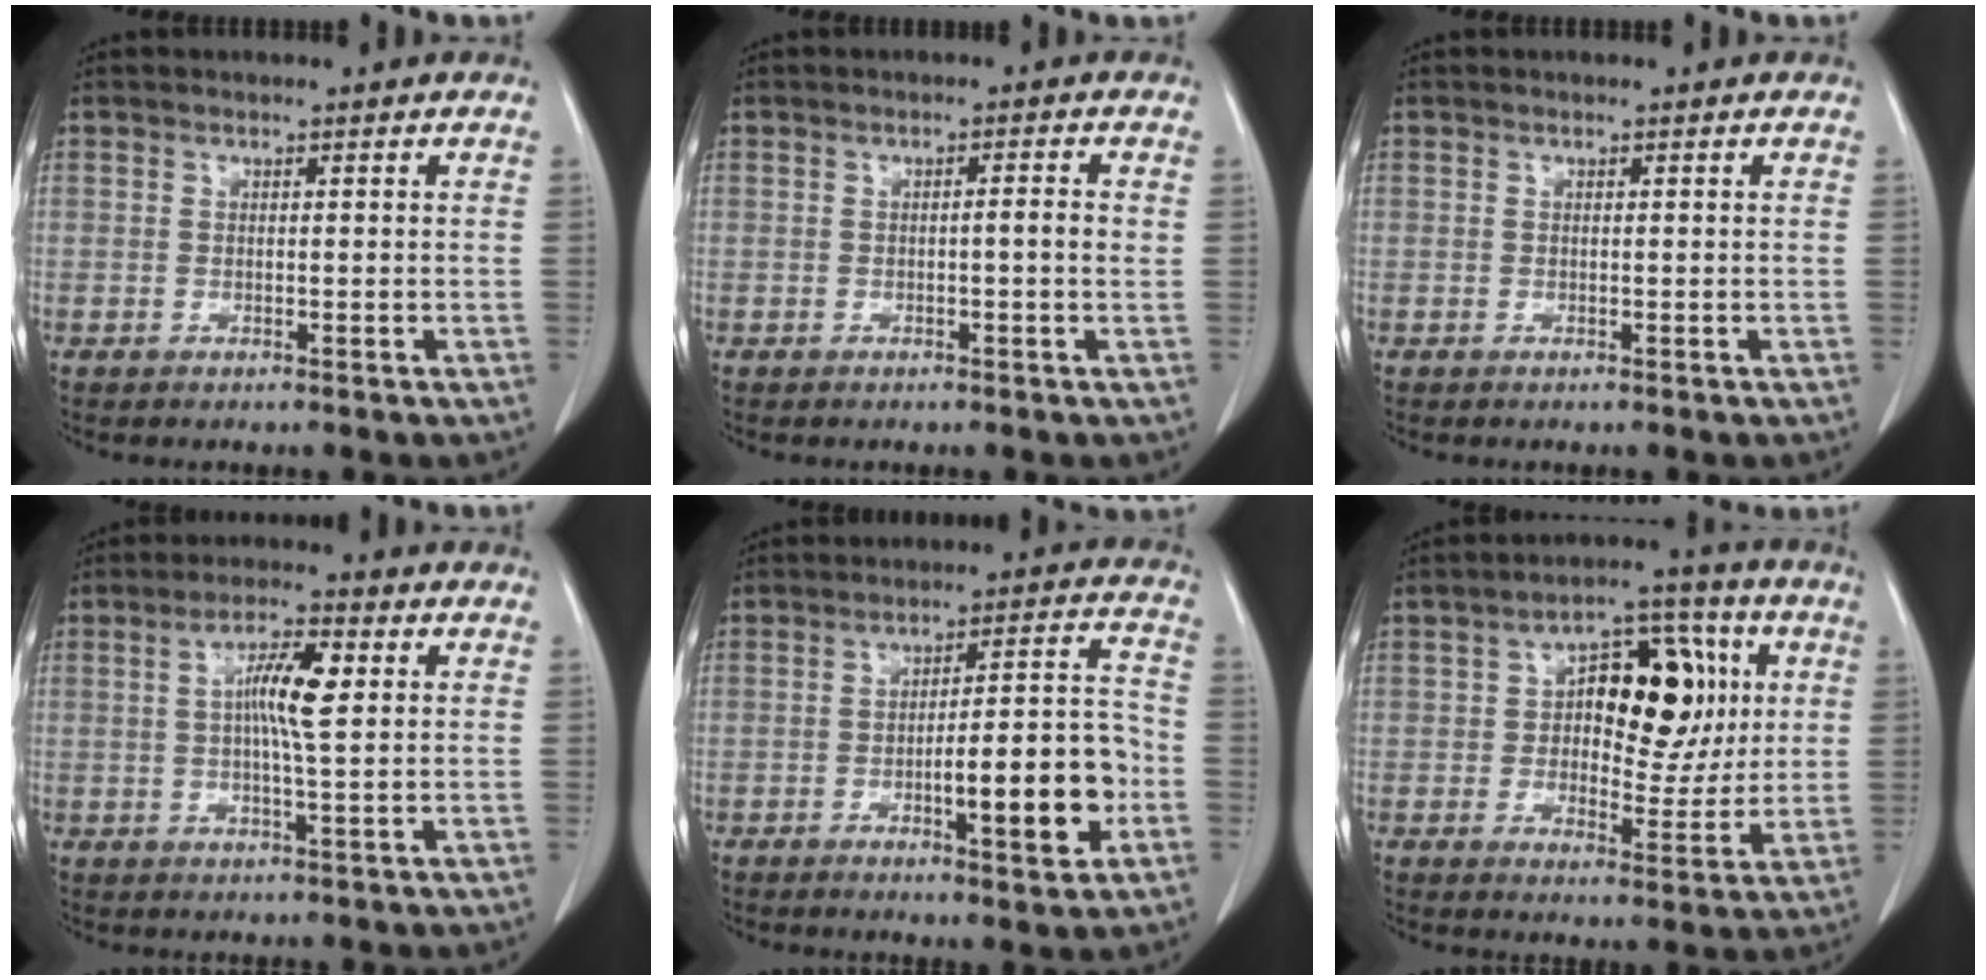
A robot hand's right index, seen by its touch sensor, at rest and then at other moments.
{"total": 1.9, "force": [-0.1, -0.1, 1.9], "torque": [-0.026, 0.002, -0.003]}
{"total": 0.0}
{"total": 6.7, "force": [1.2, 0.6, 6.5], "torque": [-0.120, 0.006, 0.017]}
{"total": 12.1, "force": [-3.7, 2.2, 11.3], "torque": [-0.161, 0.016, -0.049]}
{"total": 13.3, "force": [2.5, 6.7, 11.2], "torque": [-0.157, 0.033, 0.041]}